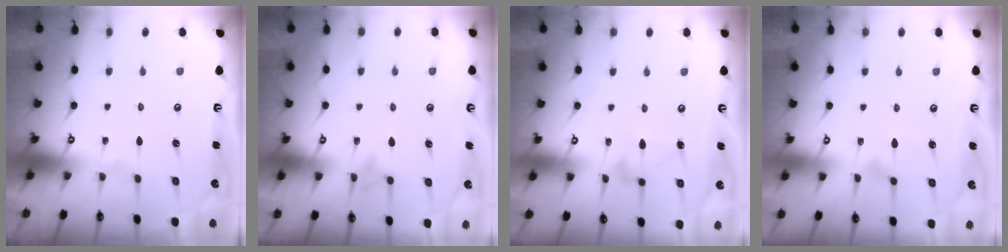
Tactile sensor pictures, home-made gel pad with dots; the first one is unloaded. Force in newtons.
{"total": 8.1, "press": 8.1, "slide": 0.7}
{"total": 8.5, "press": 8.5, "slide": 0.3}
{"total": 8.0, "press": 7.9, "slide": 0.4}